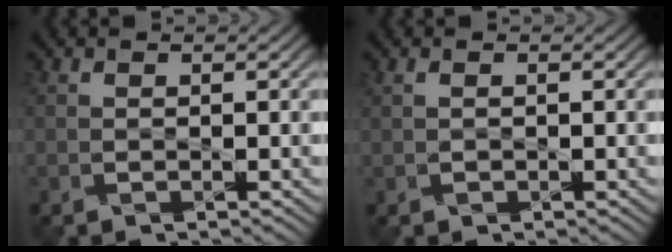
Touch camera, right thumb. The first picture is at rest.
{"total": 0.6, "force": [0.0, 0.3, 0.4], "torque": [-0.011, 0.002, 0.000]}